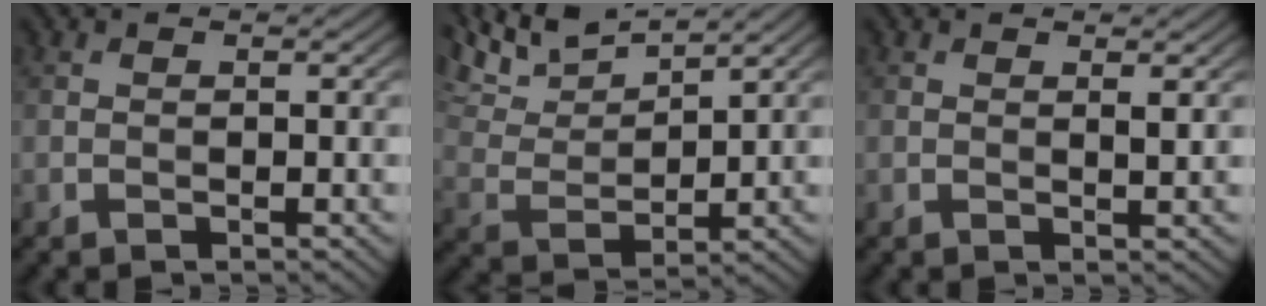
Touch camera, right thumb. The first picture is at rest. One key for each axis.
{"total": 9.2, "fx": 7.3, "fy": 2.2, "fz": 5.1, "tx": -0.121, "ty": 0.009, "tz": 0.133}
{"total": 1.1, "fx": 0.6, "fy": 0.1, "fz": 0.9, "tx": -0.016, "ty": -0.002, "tz": 0.009}